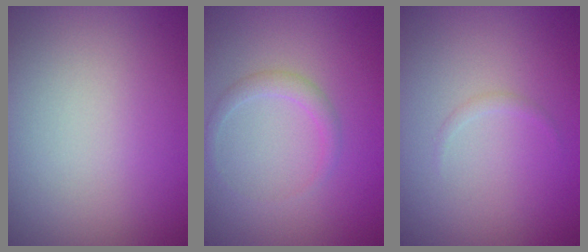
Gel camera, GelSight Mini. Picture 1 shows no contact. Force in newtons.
{"total": 1.4, "press": 1.4, "slide": 0.0}
{"total": 0.5, "press": 0.5, "slide": 0.0}